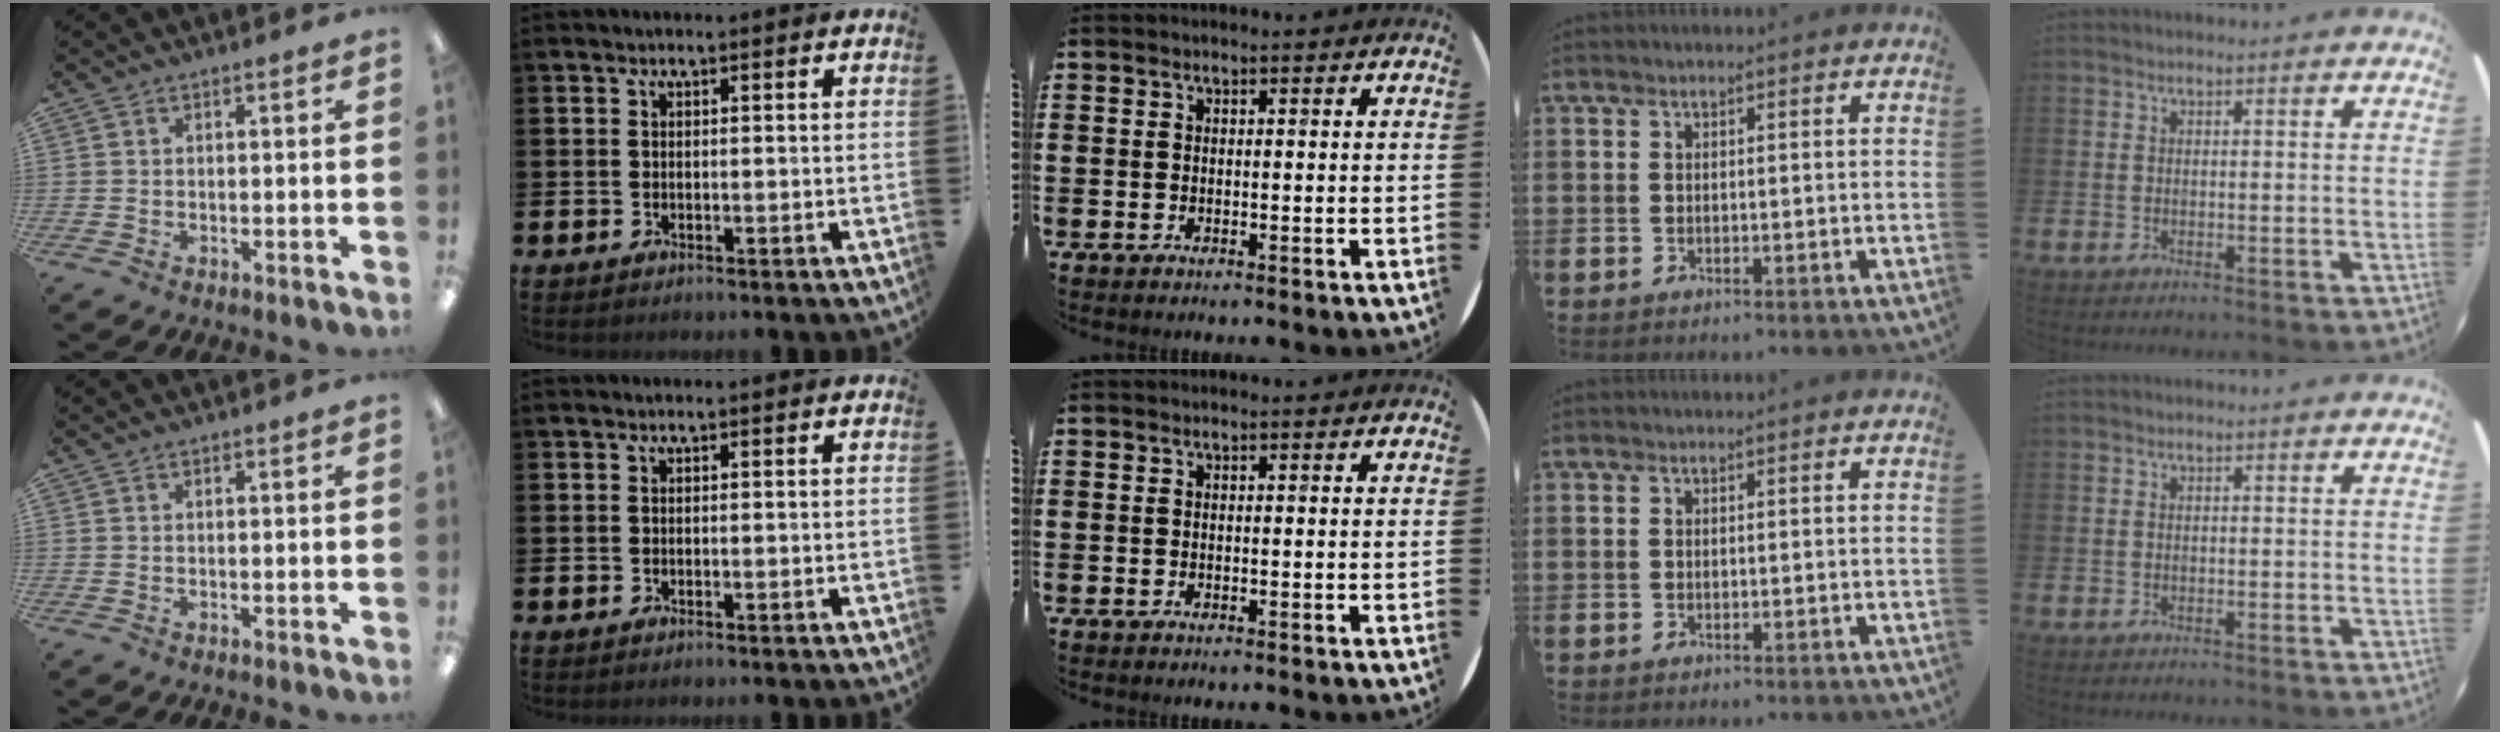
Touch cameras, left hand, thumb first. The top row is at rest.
{}